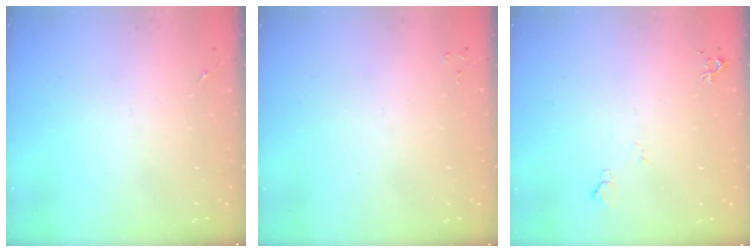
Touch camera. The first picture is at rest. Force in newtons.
{"total": 2.0, "press": 2.0, "slide": 0.3}
{"total": 5.2, "press": 5.1, "slide": 1.1}